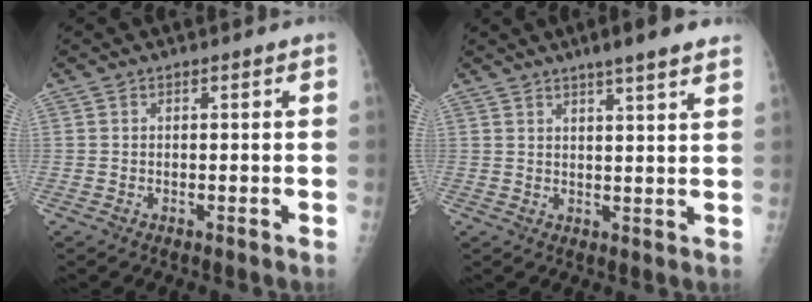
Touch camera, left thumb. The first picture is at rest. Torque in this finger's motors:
{"motor_torque": [1.77, 0.48, 0.40, -0.38, 0.15]}